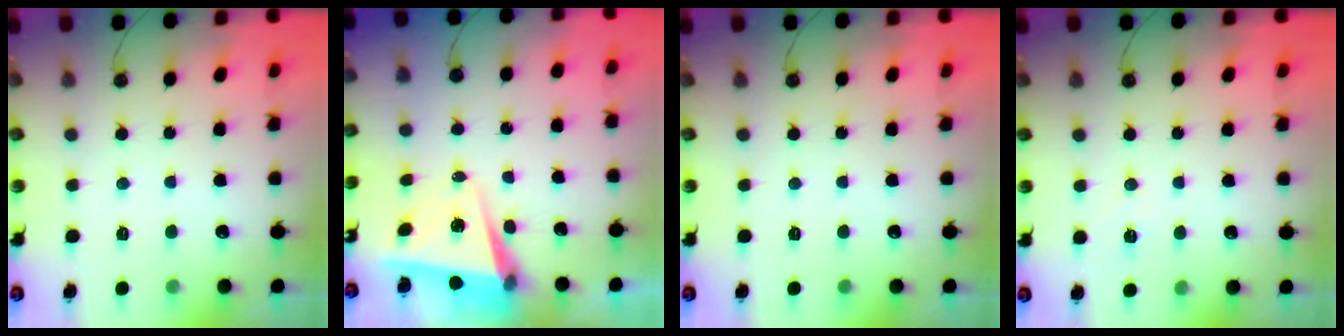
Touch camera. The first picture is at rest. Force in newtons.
{"total": 5.2, "press": 4.6, "slide": 2.3}
{"total": 0.0}
{"total": 6.0, "press": 4.0, "slide": 4.4}